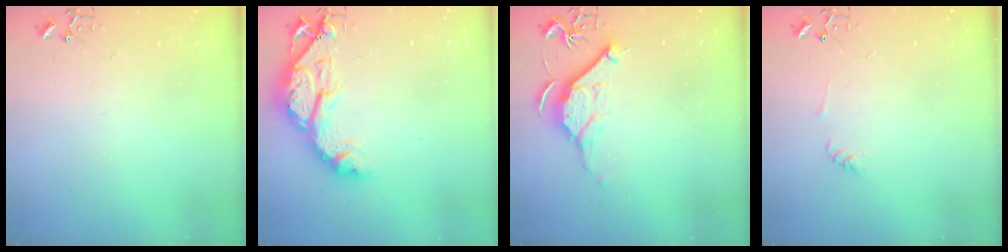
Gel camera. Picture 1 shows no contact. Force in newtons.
{"total": 17.0, "press": 16.9, "slide": 1.5}
{"total": 11.4, "press": 11.4, "slide": 1.2}
{"total": 4.8, "press": 4.8, "slide": 0.2}